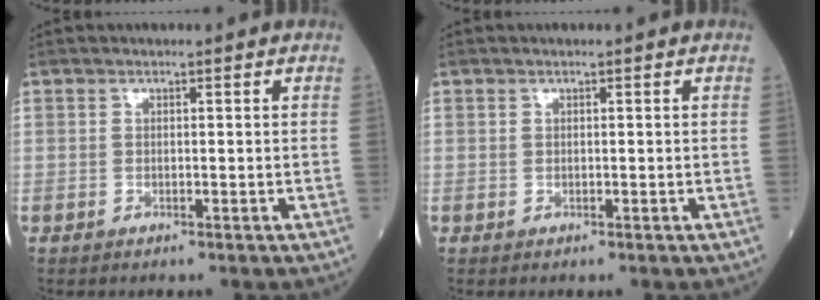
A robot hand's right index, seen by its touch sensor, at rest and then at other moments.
{"total": 0.0}